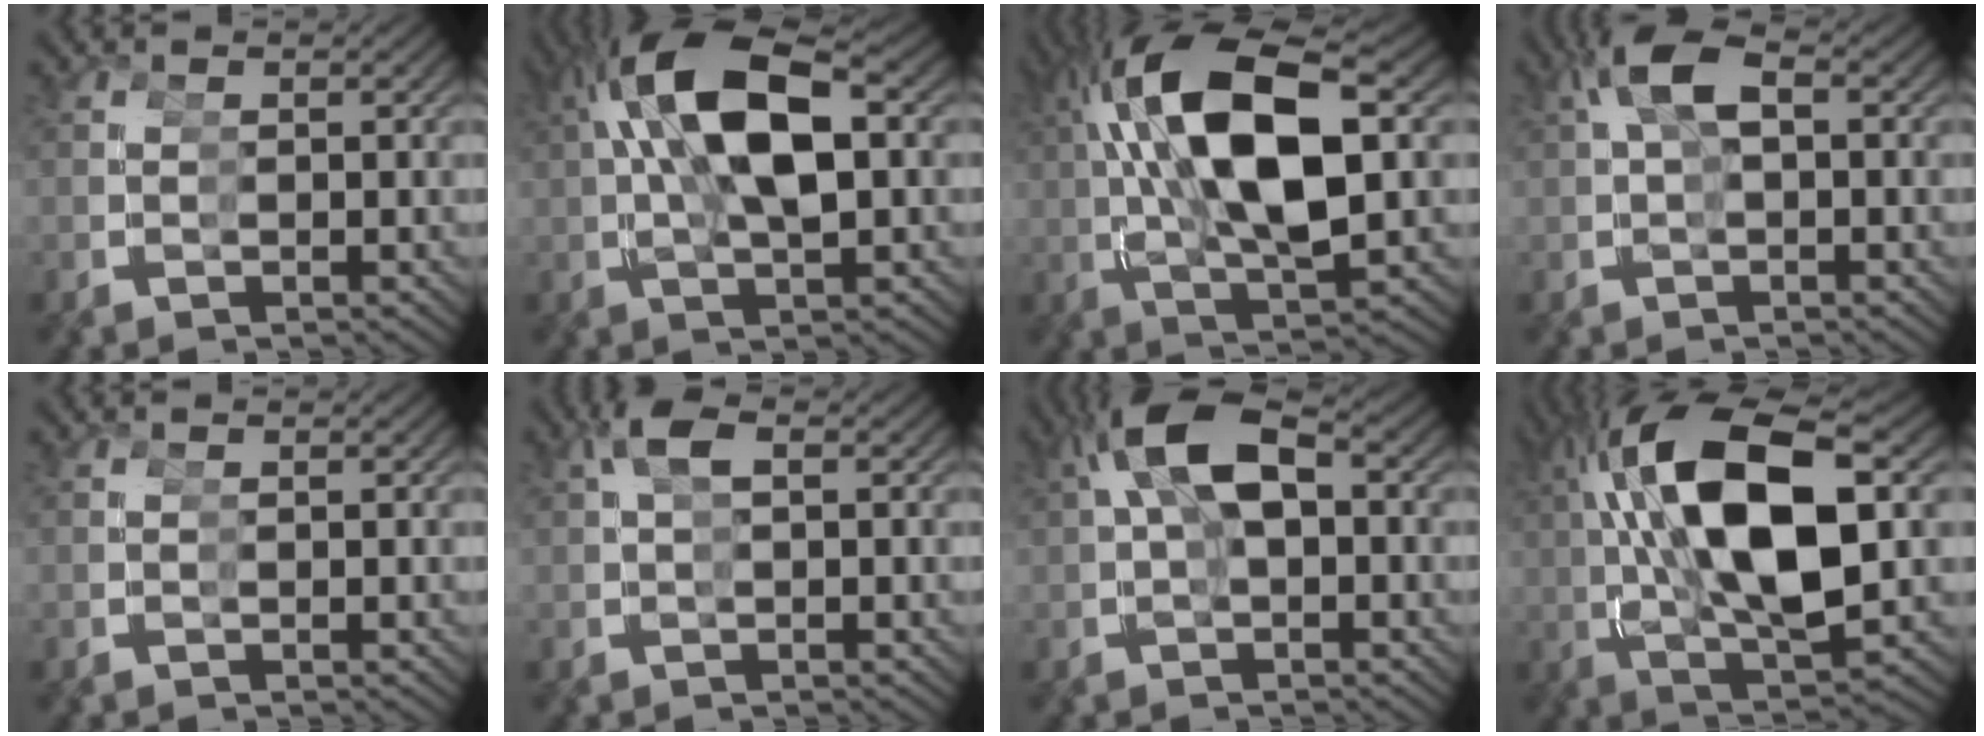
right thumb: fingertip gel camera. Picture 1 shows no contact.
{"total": 9.7, "force": [1.8, 4.2, 8.6], "torque": [-0.170, 0.018, 0.031]}
{"total": 12.2, "force": [2.4, 5.6, 10.6], "torque": [-0.206, 0.023, 0.039]}
{"total": 3.1, "force": [0.4, 2.0, 2.3], "torque": [-0.078, 0.000, 0.012]}
{"total": 0.0}
{"total": 0.9, "force": [0.2, 0.5, 0.8], "torque": [-0.038, 0.007, 0.006]}
{"total": 6.7, "force": [0.3, 4.7, 4.8], "torque": [-0.127, -0.004, 0.011]}
{"total": 13.4, "force": [2.5, 6.2, 11.6], "torque": [-0.229, 0.018, 0.044]}